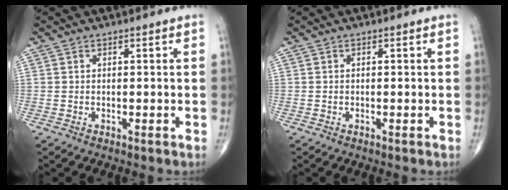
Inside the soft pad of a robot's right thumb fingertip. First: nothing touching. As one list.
[{"total": 0.0}]